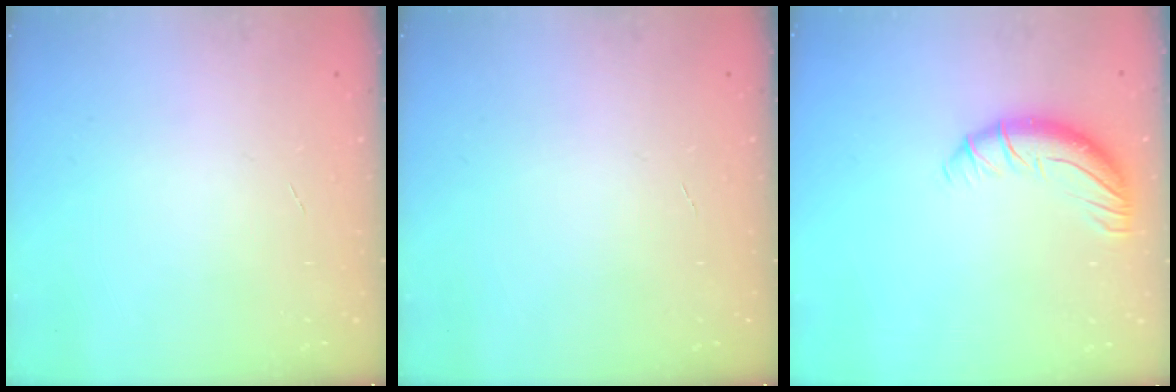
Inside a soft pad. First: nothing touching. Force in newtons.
{"total": 0.0}
{"total": 10.0, "press": 9.9, "slide": 1.6}